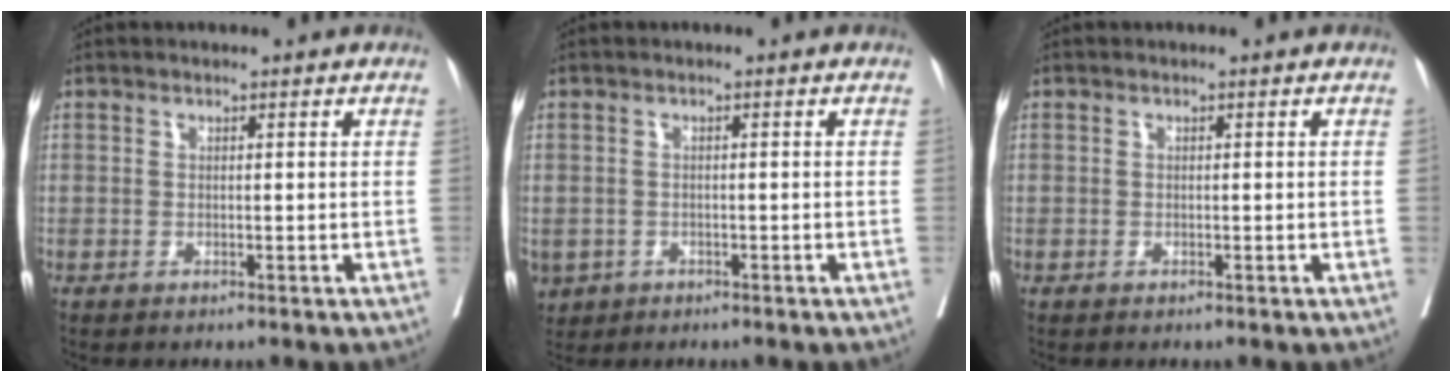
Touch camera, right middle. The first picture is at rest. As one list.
[{"total": 4.9, "force": [-2.5, 4.0, 1.5], "torque": [-0.037, -0.002, -0.037]}, {"total": 0.0}]